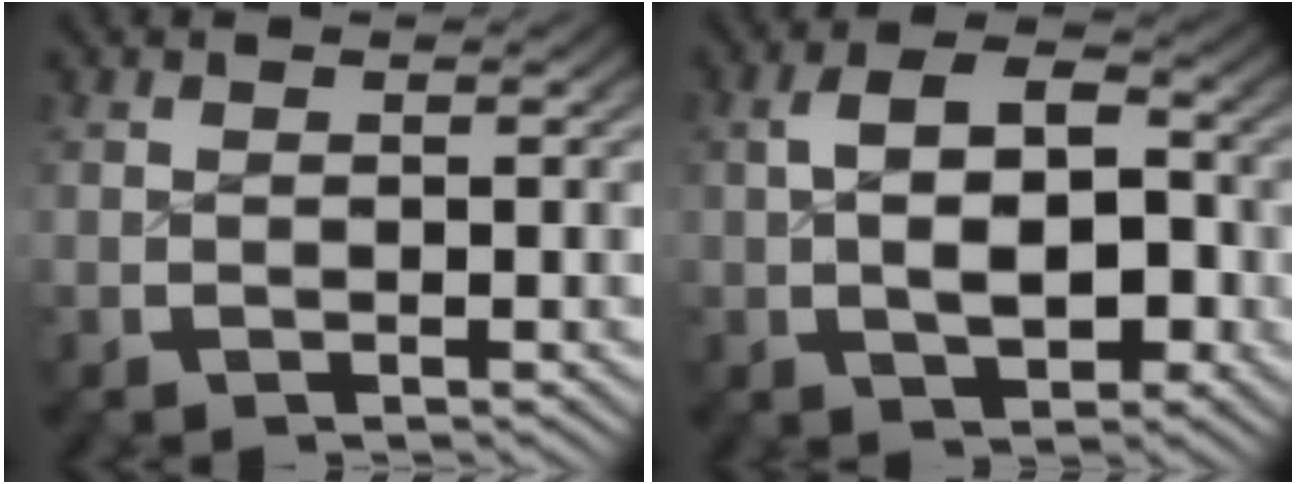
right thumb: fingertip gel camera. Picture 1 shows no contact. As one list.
[{"total": 7.7, "force": [0.2, 4.9, 6.0], "torque": [-0.092, -0.008, 0.005]}]